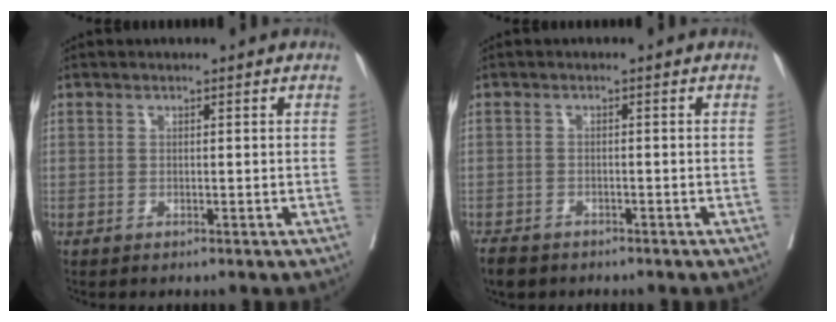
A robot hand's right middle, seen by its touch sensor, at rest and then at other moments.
{"total": 4.2, "force": [-3.4, 1.9, 1.4], "torque": [-0.026, -0.006, -0.054]}